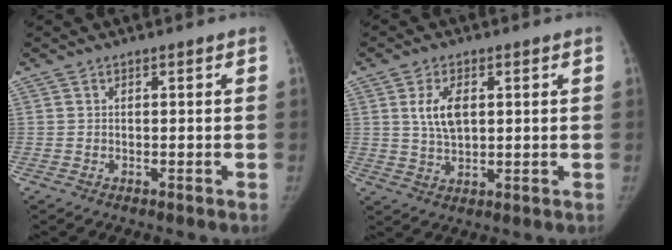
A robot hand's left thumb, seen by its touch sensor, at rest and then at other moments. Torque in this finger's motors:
{"motor_torque": [-0.08, 0.33, 0.24, 0.30, 0.05]}